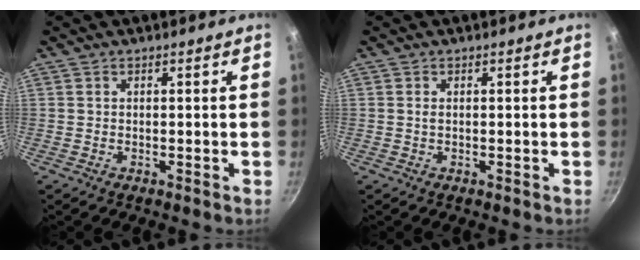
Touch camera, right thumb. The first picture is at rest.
{"total": 0.5, "force": [0.1, 0.2, 0.5], "torque": [-0.010, 0.000, 0.001]}